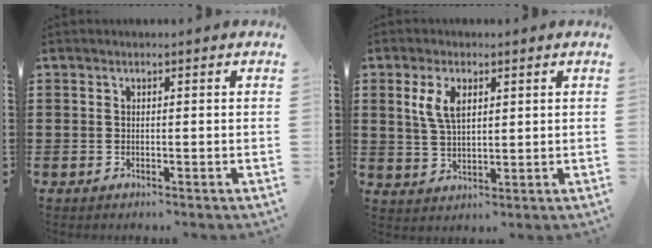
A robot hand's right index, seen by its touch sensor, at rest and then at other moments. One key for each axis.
{"total": 5.1, "fx": 1.9, "fy": 2.6, "fz": 3.9, "tx": -0.087, "ty": 0.009, "tz": 0.033}